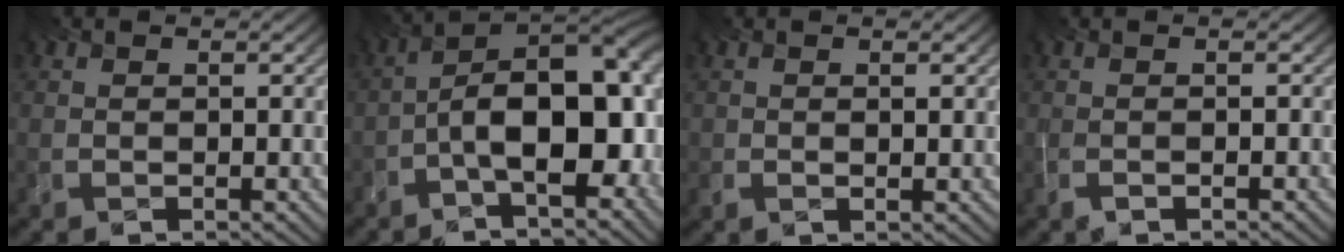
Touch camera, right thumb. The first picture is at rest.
{"total": 14.6, "force": [-3.5, 7.3, 12.1], "torque": [-0.176, 0.000, -0.061]}
{"total": 0.9, "force": [0.3, 0.1, 0.8], "torque": [-0.005, 0.001, -0.005]}
{"total": 0.5, "force": [-0.3, 0.1, 0.4], "torque": [-0.013, 0.004, -0.013]}